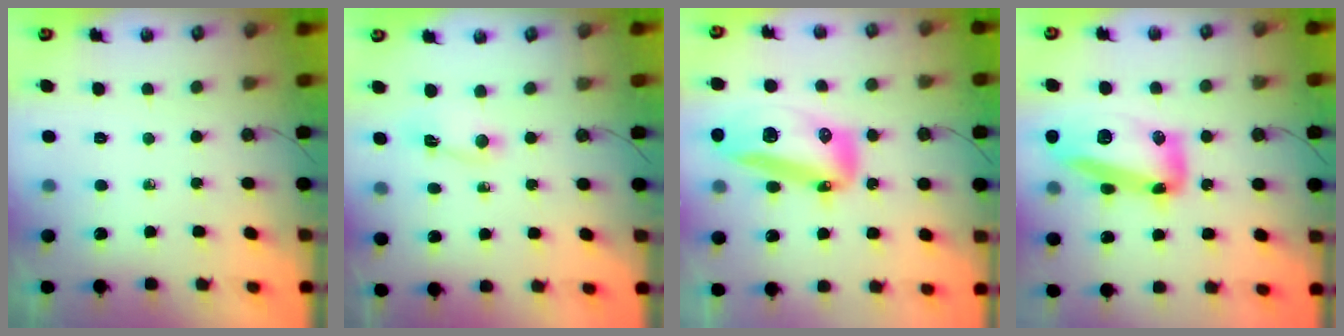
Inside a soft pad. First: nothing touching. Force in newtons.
{"total": 2.1, "press": 2.1, "slide": 0.3}
{"total": 19.4, "press": 18.6, "slide": 5.8}
{"total": 18.3, "press": 18.3, "slide": 1.5}